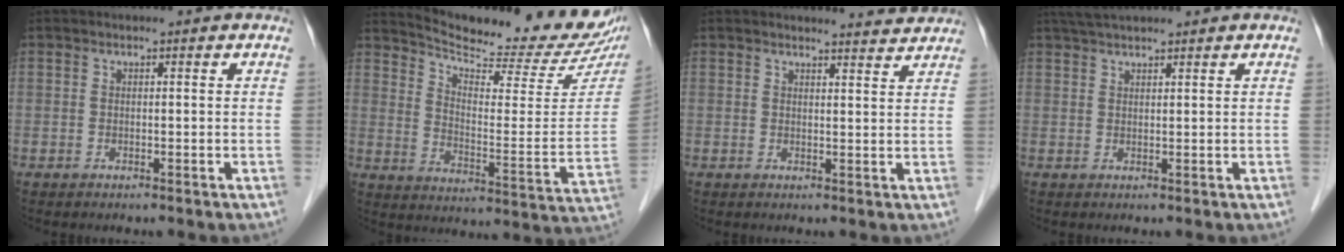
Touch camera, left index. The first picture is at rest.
{"total": 20.8, "force": [19.2, 1.9, 7.6], "torque": [-0.117, -0.066, 0.259]}
{"total": 4.0, "force": [4.0, 0.1, -0.1], "torque": [-0.008, -0.008, 0.041]}
{"total": 4.6, "force": [4.1, 0.3, 2.0], "torque": [-0.035, 0.033, 0.075]}